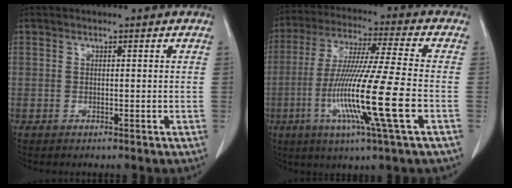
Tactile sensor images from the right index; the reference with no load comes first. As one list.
[{"total": 16.3, "force": [-4.8, -1.1, 15.5], "torque": [-0.307, -0.025, -0.094]}]